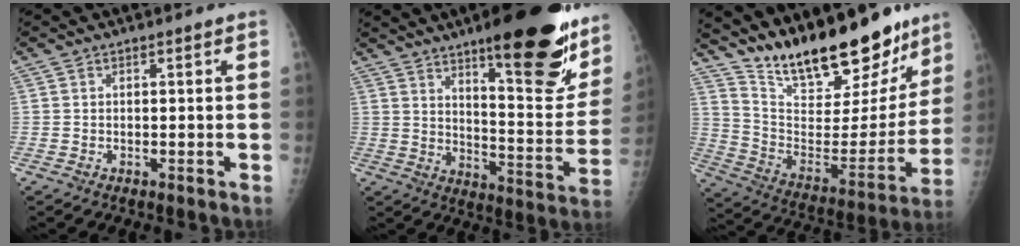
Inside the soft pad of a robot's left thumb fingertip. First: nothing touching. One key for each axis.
{"total": 24.2, "fx": 14.9, "fy": 6.4, "fz": 17.9, "tx": -0.208, "ty": -0.081, "tz": 0.218}
{"total": 26.0, "fx": 20.5, "fy": 9.0, "fz": 13.2, "tx": -0.175, "ty": -0.099, "tz": 0.327}